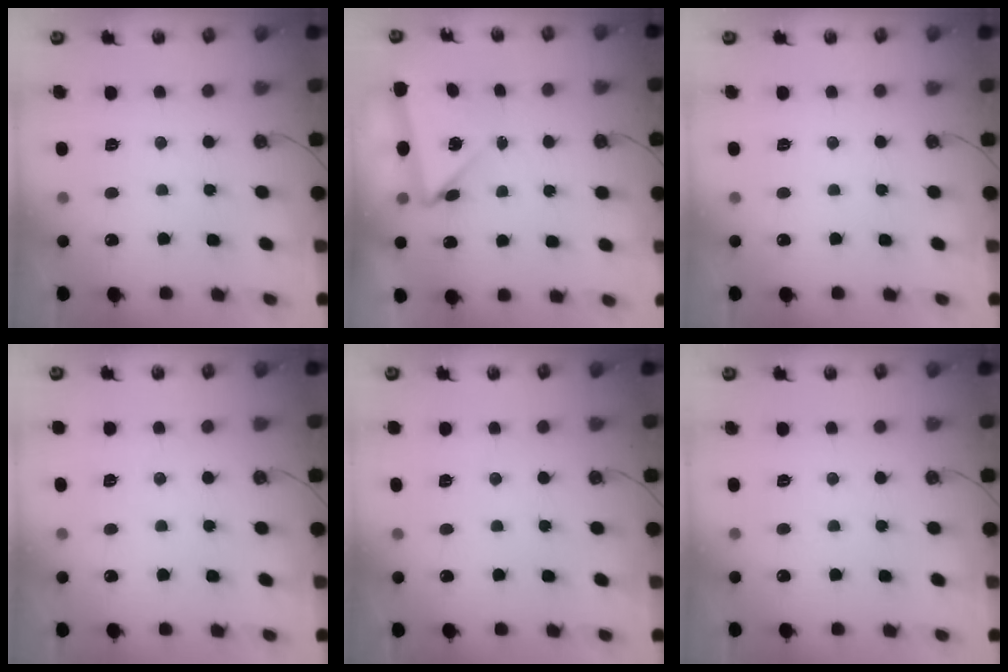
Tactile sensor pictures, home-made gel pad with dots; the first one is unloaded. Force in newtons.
{"total": 6.4, "press": 6.3, "slide": 0.6}
{"total": 0.0}
{"total": 2.7, "press": 2.5, "slide": 1.1}
{"total": 1.8, "press": 1.7, "slide": 0.6}
{"total": 0.0}